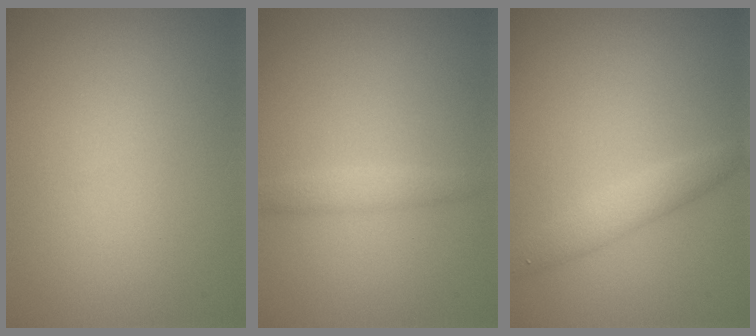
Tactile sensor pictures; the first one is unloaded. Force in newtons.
{"total": 1.4, "press": 1.4, "slide": 0.0}
{"total": 2.3, "press": 2.3, "slide": 0.0}